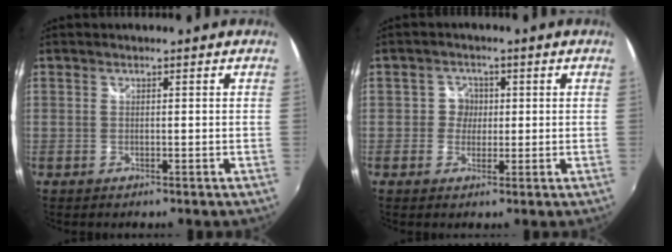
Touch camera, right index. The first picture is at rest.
{"total": 3.1, "force": [-0.1, 3.1, 0.2], "torque": [0.002, 0.010, -0.009]}